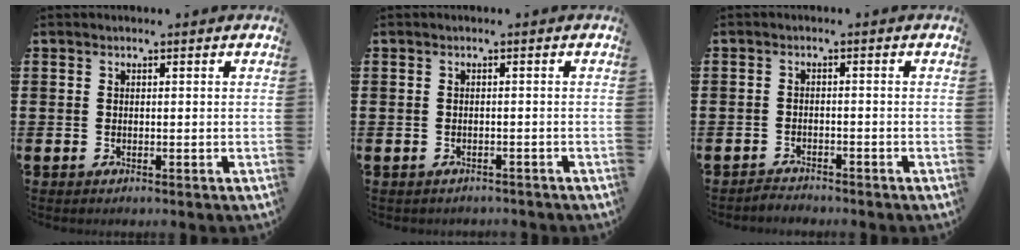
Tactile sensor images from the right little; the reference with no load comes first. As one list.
[{"total": 0.5, "force": [-0.5, 0.1, 0.0], "torque": [-0.002, -0.001, -0.011]}, {"total": 1.5, "force": [-1.4, 0.1, -0.1], "torque": [-0.002, 0.004, -0.031]}]